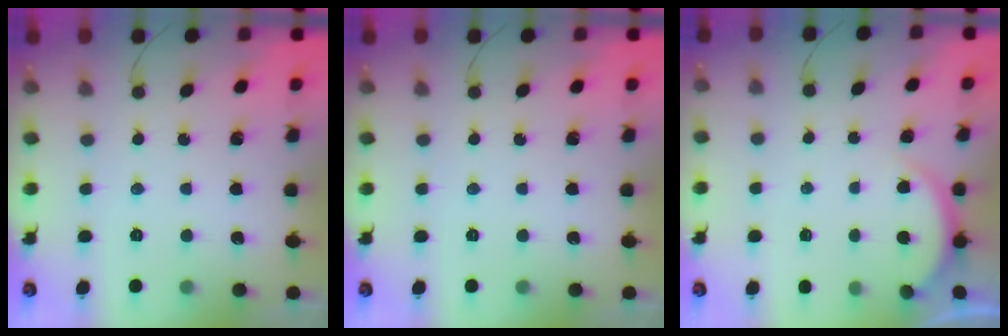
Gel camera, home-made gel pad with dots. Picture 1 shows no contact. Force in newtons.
{"total": 0.0}
{"total": 1.9, "press": 1.9, "slide": 0.5}